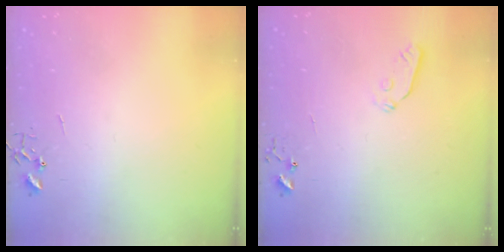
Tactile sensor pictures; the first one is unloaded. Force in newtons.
{"total": 4.2, "press": 4.2, "slide": 0.5}